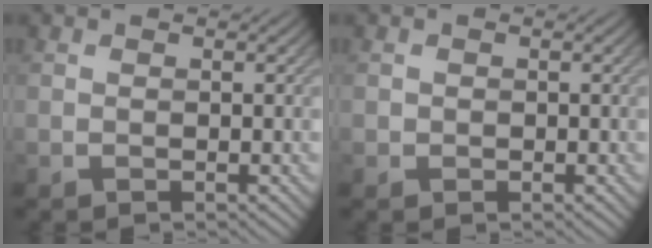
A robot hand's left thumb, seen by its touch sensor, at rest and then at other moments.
{"total": 0.8, "force": [-0.1, 0.8, 0.1], "torque": [0.000, -0.004, -0.004]}